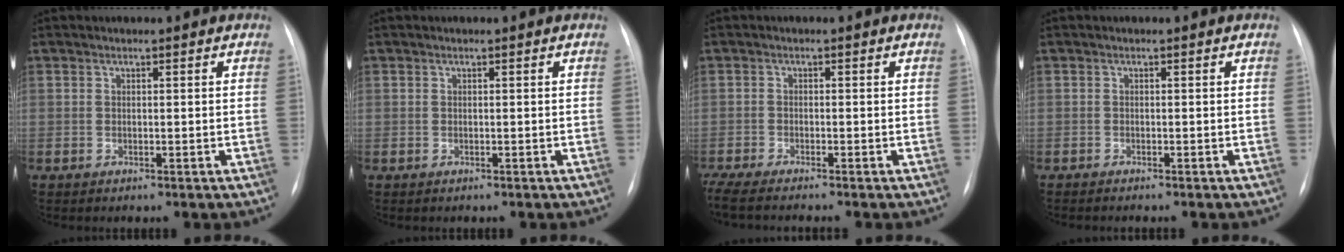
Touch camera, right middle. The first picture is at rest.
{"total": 0.0}
{"total": 6.9, "force": [-5.9, -0.1, 3.5], "torque": [-0.056, -0.023, -0.098]}
{"total": 1.6, "force": [-1.4, 0.0, 0.8], "torque": [-0.016, -0.005, -0.015]}